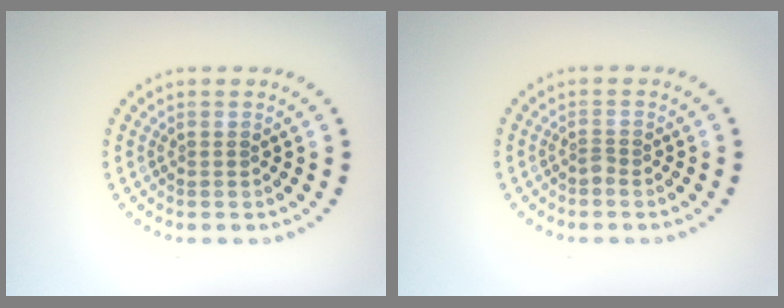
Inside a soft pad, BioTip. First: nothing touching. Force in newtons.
{"total": 0.8, "press": 0.5, "slide": 0.6}